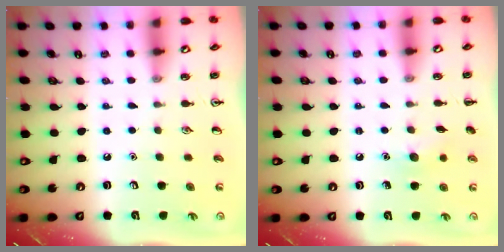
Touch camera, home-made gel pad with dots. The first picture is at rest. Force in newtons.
{"total": 6.1, "press": 6.0, "slide": 1.3}